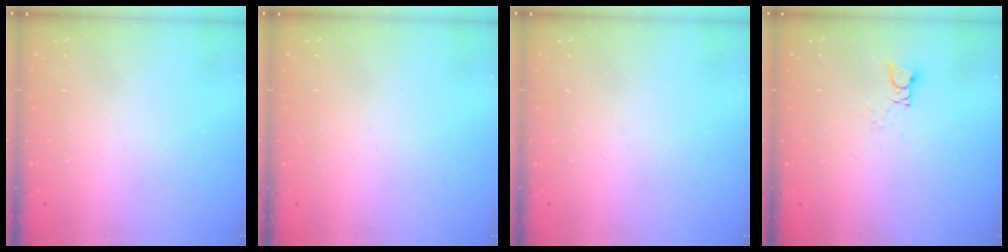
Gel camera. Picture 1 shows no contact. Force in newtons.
{"total": 0.0}
{"total": 0.0}
{"total": 3.6, "press": 3.5, "slide": 0.4}